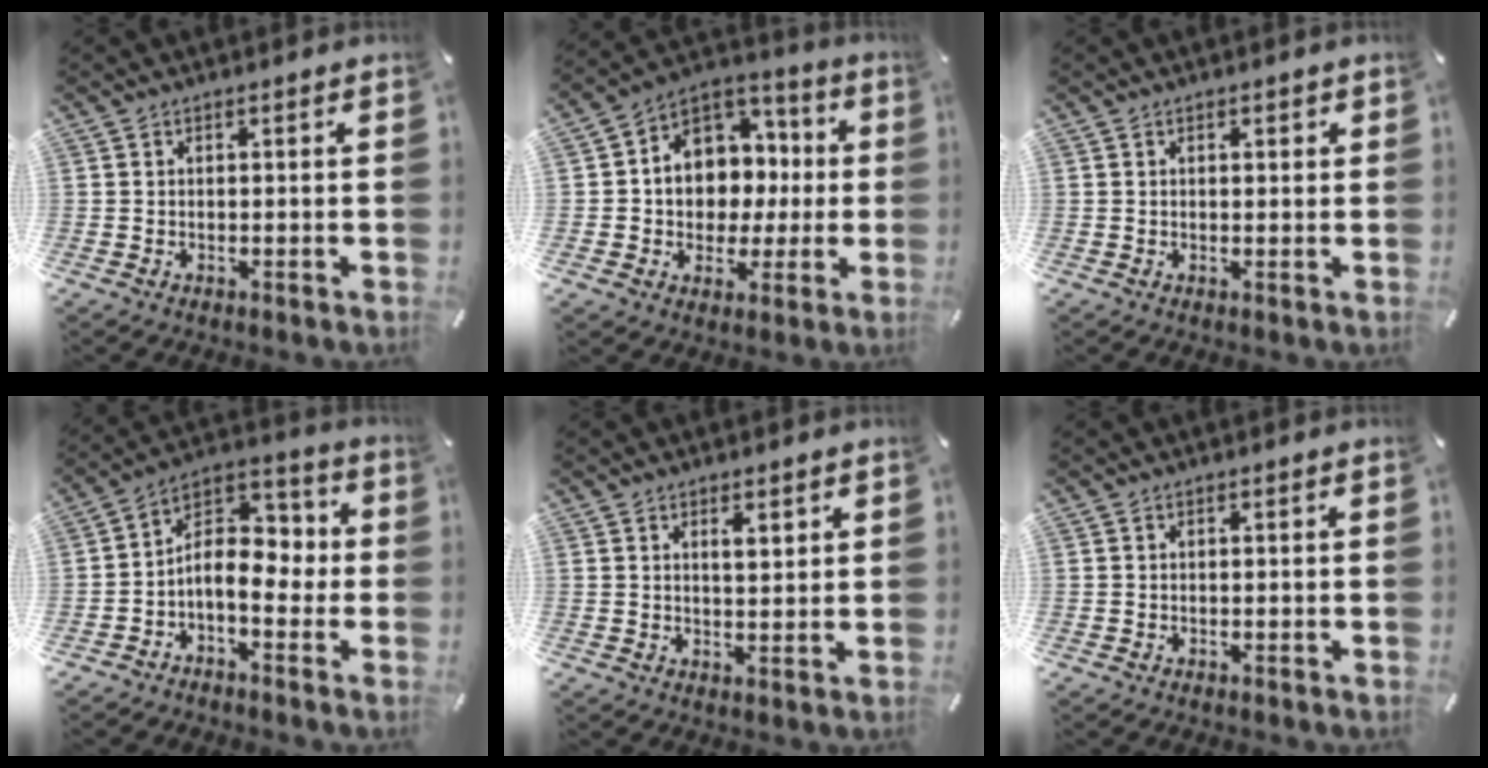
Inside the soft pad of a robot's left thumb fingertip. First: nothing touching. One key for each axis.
{"total": 10.2, "fx": 0.3, "fy": 9.8, "fz": 2.7, "tx": -0.042, "ty": -0.015, "tz": 0.016}
{"total": 0.9, "fx": 0.4, "fy": 0.6, "fz": 0.6, "tx": -0.013, "ty": 0.005, "tz": 0.006}
{"total": 9.4, "fx": -2.7, "fy": 6.4, "fz": 6.4, "tx": -0.103, "ty": 0.001, "tz": -0.049}
{"total": 2.9, "fx": 1.7, "fy": 1.2, "fz": 2.1, "tx": -0.027, "ty": -0.004, "tz": 0.025}
{"total": 0.0}